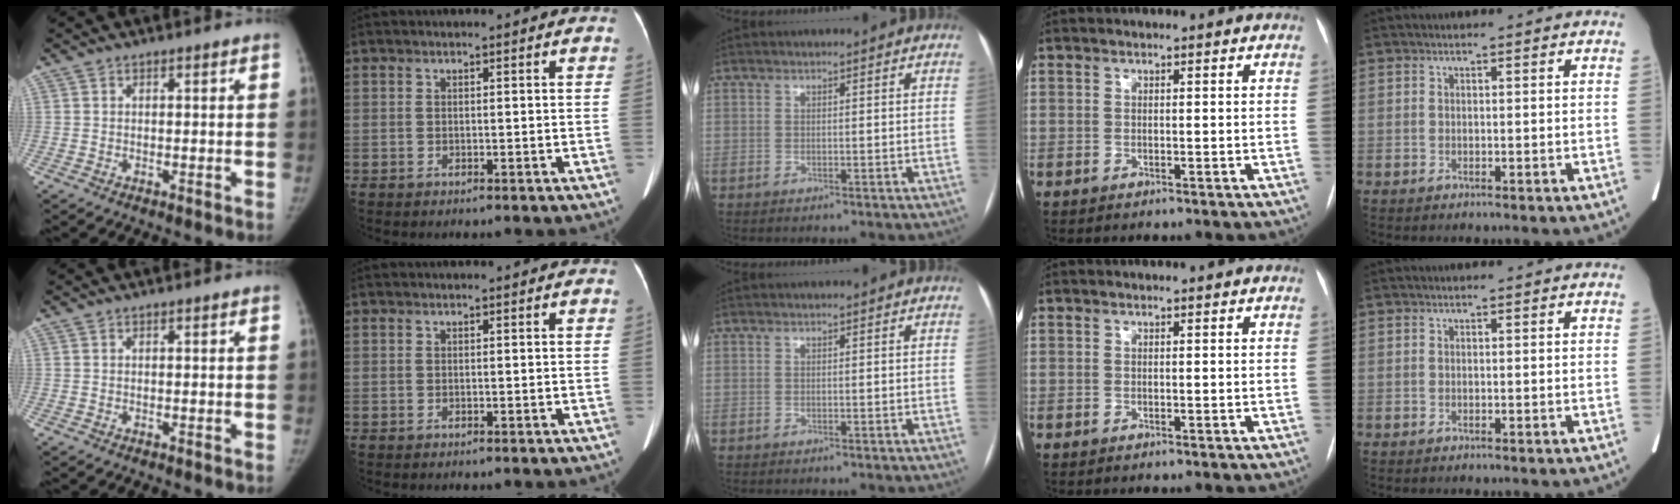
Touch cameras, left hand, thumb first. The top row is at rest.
{}